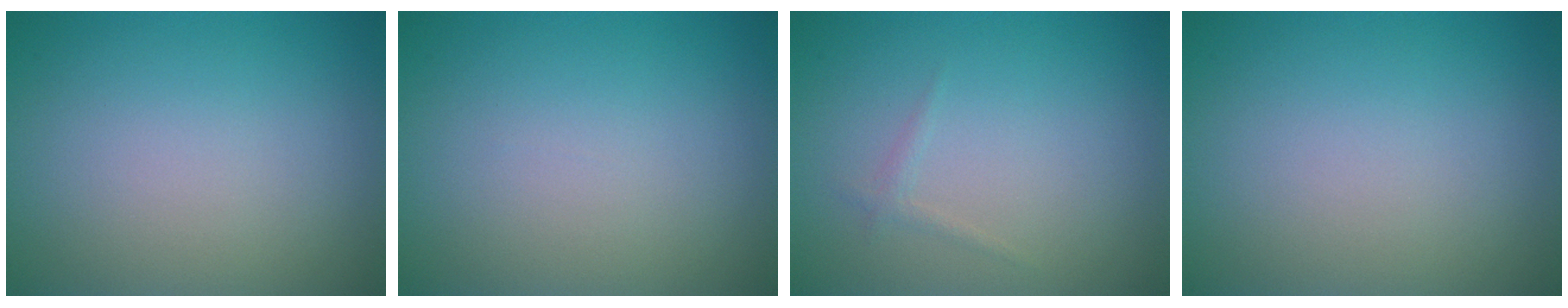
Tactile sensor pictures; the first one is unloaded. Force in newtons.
{"total": 0.0}
{"total": 0.6, "press": 0.6, "slide": 0.1}
{"total": 0.0}